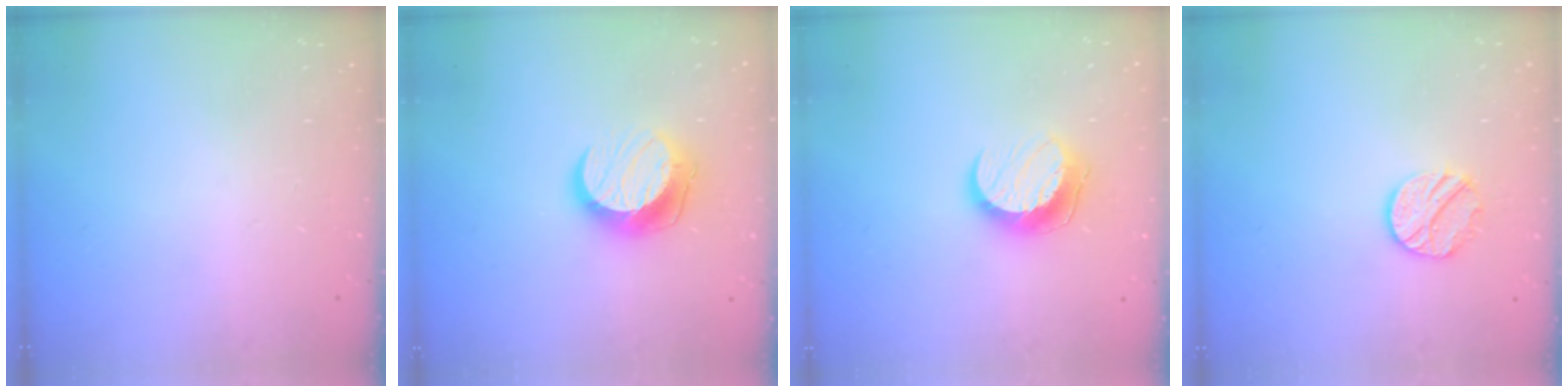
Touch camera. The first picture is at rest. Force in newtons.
{"total": 11.1, "press": 11.1, "slide": 0.4}
{"total": 10.4, "press": 10.4, "slide": 0.2}
{"total": 9.4, "press": 9.4, "slide": 0.2}